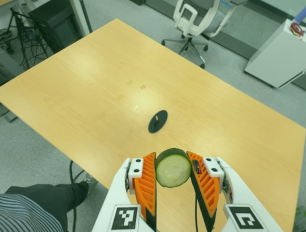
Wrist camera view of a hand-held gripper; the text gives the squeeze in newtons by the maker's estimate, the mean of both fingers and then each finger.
{"total": 9.3, "left": 8.7, "right": 9.9}